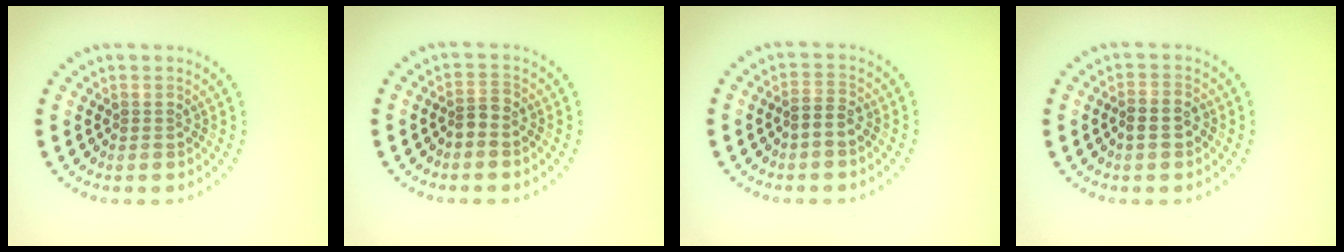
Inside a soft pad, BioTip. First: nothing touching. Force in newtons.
{"total": 1.5, "press": 1.2, "slide": 0.9}
{"total": 1.6, "press": 1.5, "slide": 0.6}
{"total": 1.9, "press": 1.8, "slide": 0.4}